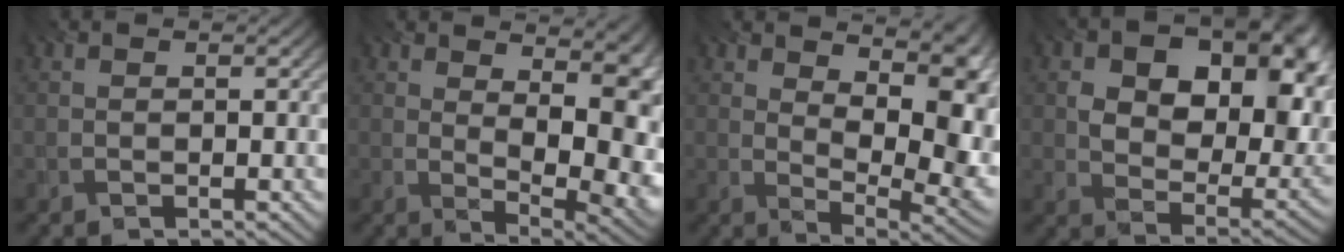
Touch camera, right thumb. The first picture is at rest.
{"total": 11.3, "force": [3.2, 5.2, 9.5], "torque": [-0.105, 0.007, 0.059]}
{"total": 11.0, "force": [3.4, 5.1, 9.1], "torque": [-0.118, 0.001, 0.052]}
{"total": 14.2, "force": [4.8, 9.1, 9.8], "torque": [-0.147, -0.013, 0.087]}